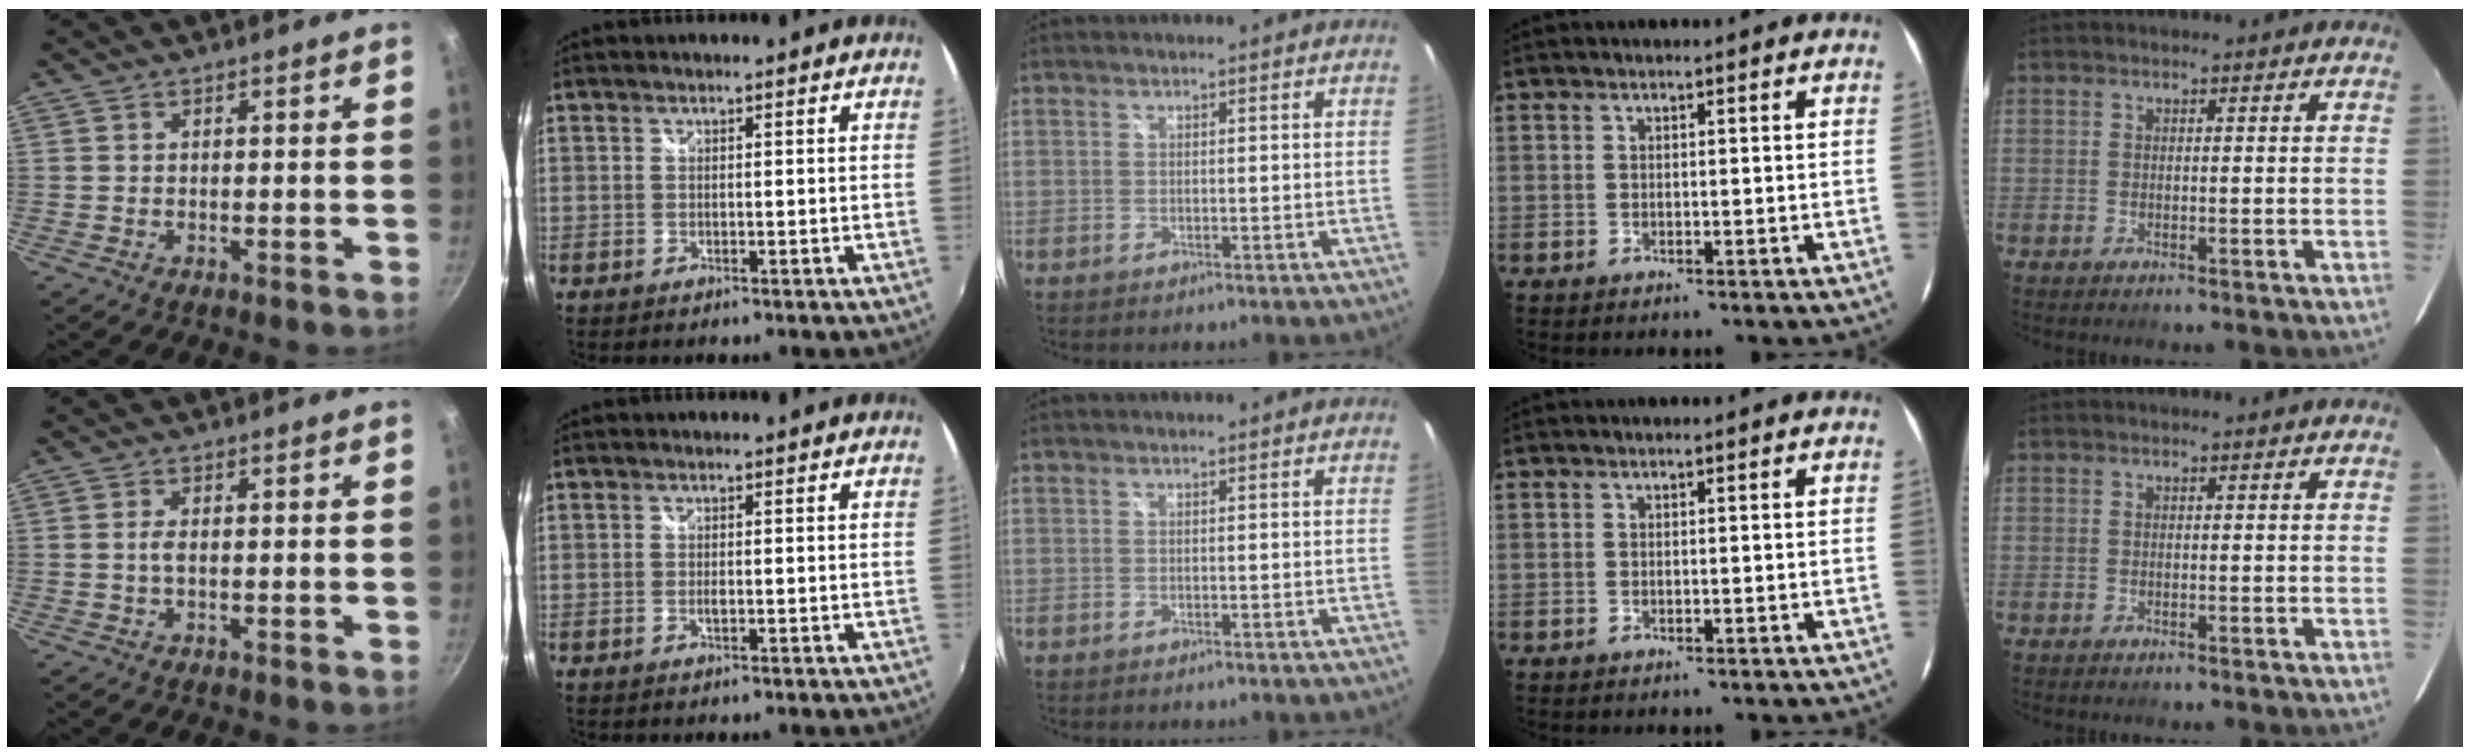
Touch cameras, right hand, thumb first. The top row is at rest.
{"thumb": {"total": 1.5, "force": [-0.2, 0.5, 1.4], "torque": [-0.033, 0.003, -0.006]}, "index": {"total": 0.8, "force": [-0.3, 0.4, 0.6], "torque": [-0.012, -0.002, -0.005]}}